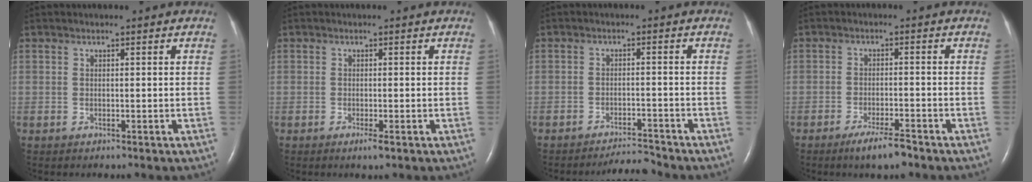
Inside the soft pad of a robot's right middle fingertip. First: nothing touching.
{"total": 1.3, "force": [-0.7, 0.1, 1.0], "torque": [-0.021, -0.003, -0.013]}
{"total": 3.5, "force": [-3.4, -0.7, 0.0], "torque": [-0.003, -0.011, -0.054]}
{"total": 4.9, "force": [-3.6, 0.5, 3.3], "torque": [-0.063, -0.008, -0.061]}